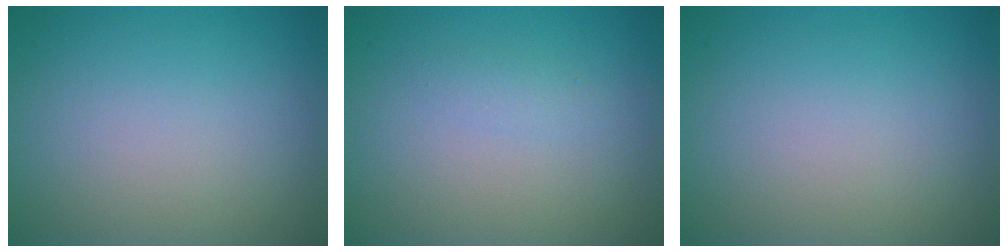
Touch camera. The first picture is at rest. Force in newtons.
{"total": 0.9, "press": 0.9, "slide": 0.1}
{"total": 0.0}